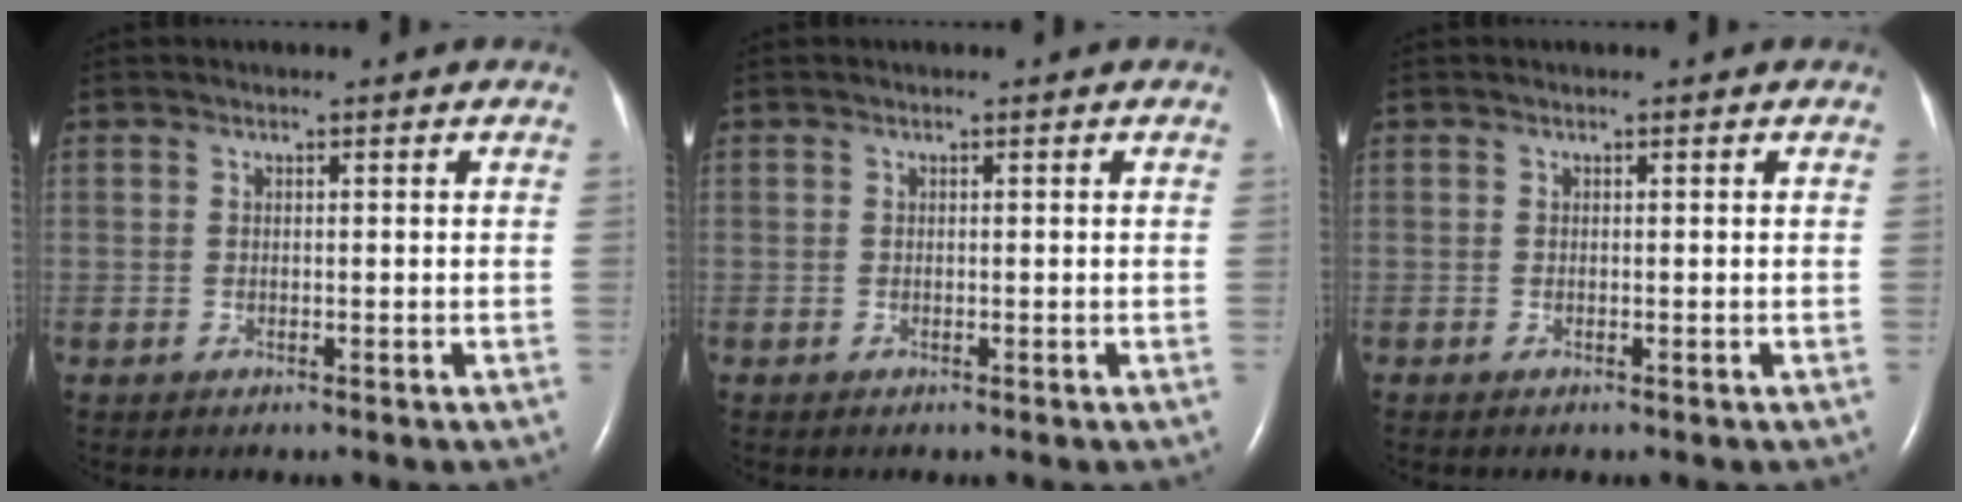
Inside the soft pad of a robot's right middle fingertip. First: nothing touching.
{"total": 0.0}
{"total": 0.0}